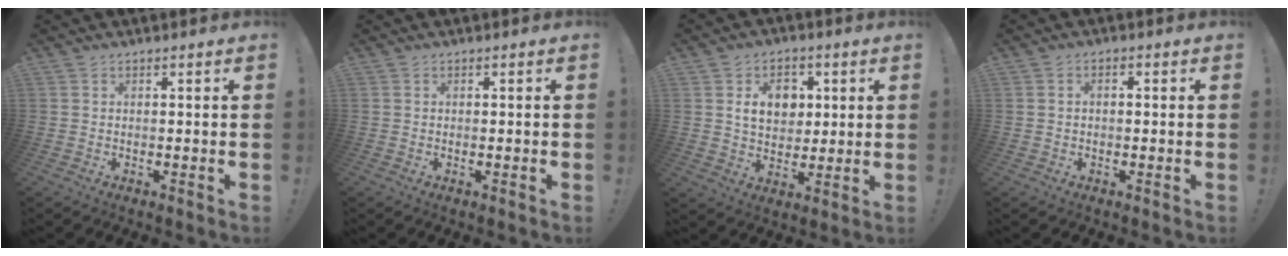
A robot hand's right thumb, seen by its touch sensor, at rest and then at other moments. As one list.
[{"total": 0.6, "force": [-0.3, -0.1, 0.5], "torque": [-0.010, 0.000, -0.004]}, {"total": 10.8, "force": [3.2, 8.6, 5.8], "torque": [-0.077, -0.006, 0.062]}, {"total": 1.5, "force": [-0.7, 0.9, 0.9], "torque": [-0.016, 0.007, -0.013]}]